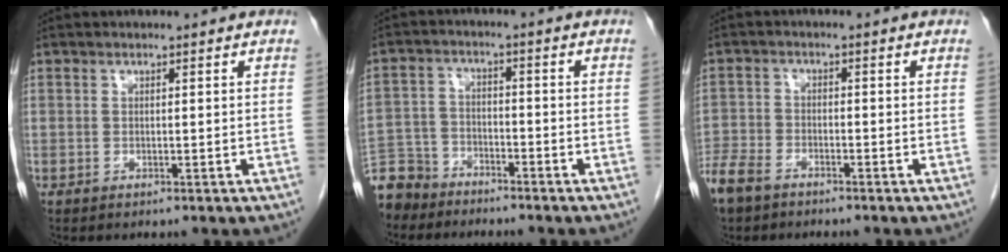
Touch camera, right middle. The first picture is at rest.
{"total": 8.0, "force": [-7.2, 3.5, 0.7], "torque": [-0.017, -0.002, -0.139]}
{"total": 5.8, "force": [-4.7, 2.6, 2.3], "torque": [-0.049, -0.005, -0.091]}